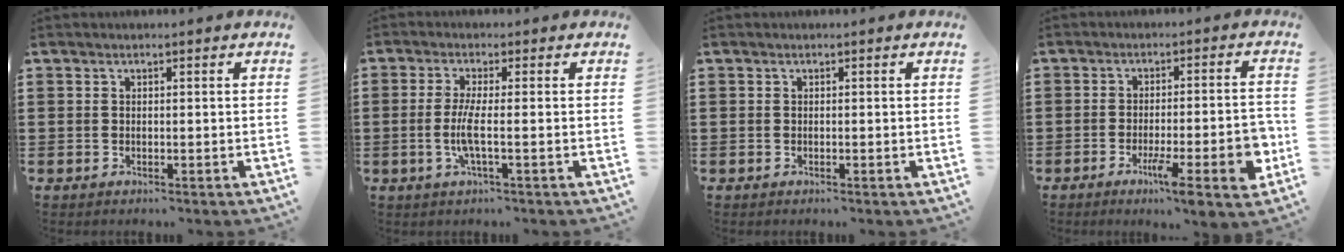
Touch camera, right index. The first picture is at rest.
{"total": 4.5, "force": [-0.9, -0.1, 4.4], "torque": [-0.101, -0.015, -0.026]}
{"total": 0.0}
{"total": 9.0, "force": [-3.0, 1.3, 8.4], "torque": [-0.128, -0.012, -0.047]}